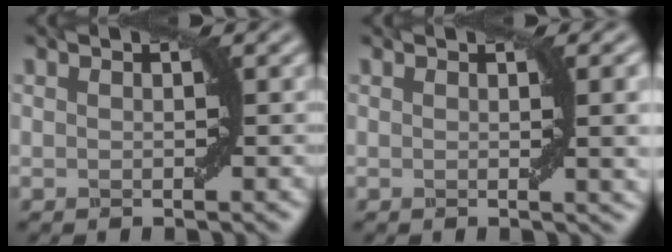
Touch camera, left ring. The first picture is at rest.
{"total": 3.7, "force": [0.5, 0.9, 3.5], "torque": [-0.038, 0.004, 0.008]}